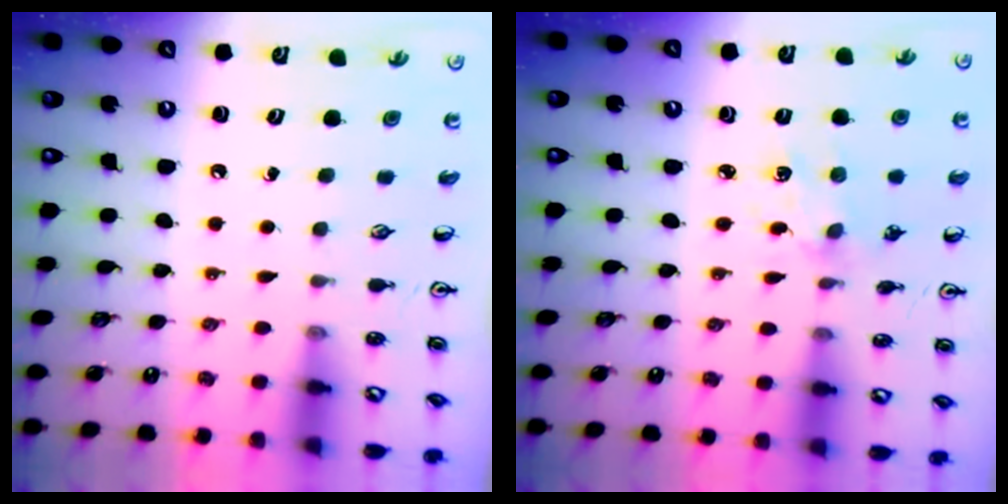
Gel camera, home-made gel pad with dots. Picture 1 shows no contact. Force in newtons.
{"total": 2.5, "press": 2.5, "slide": 0.2}